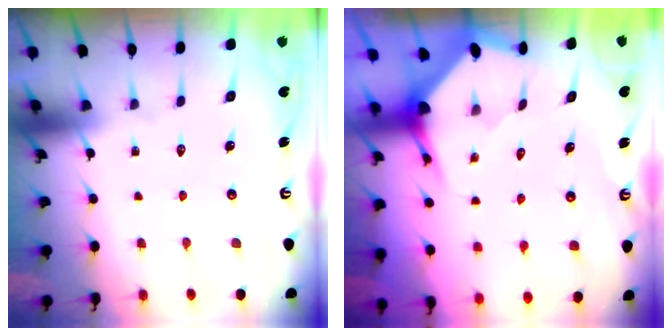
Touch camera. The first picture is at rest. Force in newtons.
{"total": 3.5, "press": 3.5, "slide": 0.5}